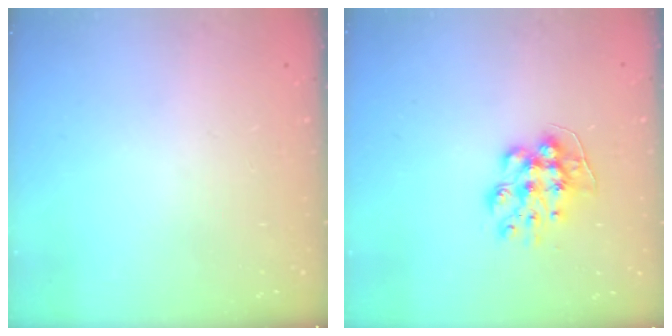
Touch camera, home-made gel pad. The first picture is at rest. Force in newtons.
{"total": 9.2, "press": 9.2, "slide": 0.2}